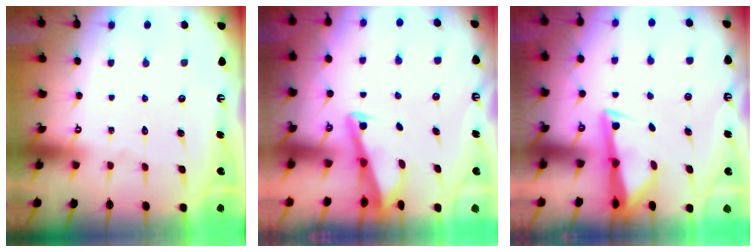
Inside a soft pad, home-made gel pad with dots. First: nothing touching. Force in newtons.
{"total": 2.7, "press": 2.7, "slide": 0.3}
{"total": 2.9, "press": 2.9, "slide": 0.4}